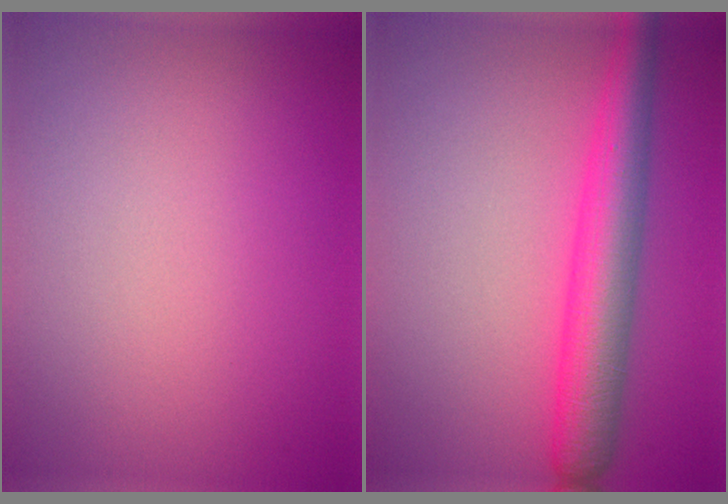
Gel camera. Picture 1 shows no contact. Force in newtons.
{"total": 5.7, "press": 5.7, "slide": 0.2}